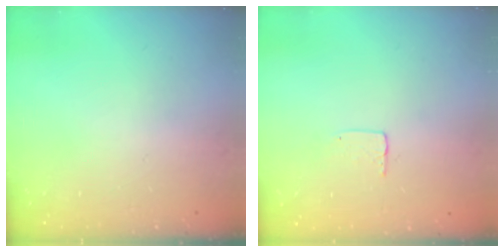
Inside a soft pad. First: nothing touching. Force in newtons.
{"total": 3.5, "press": 3.5, "slide": 0.2}